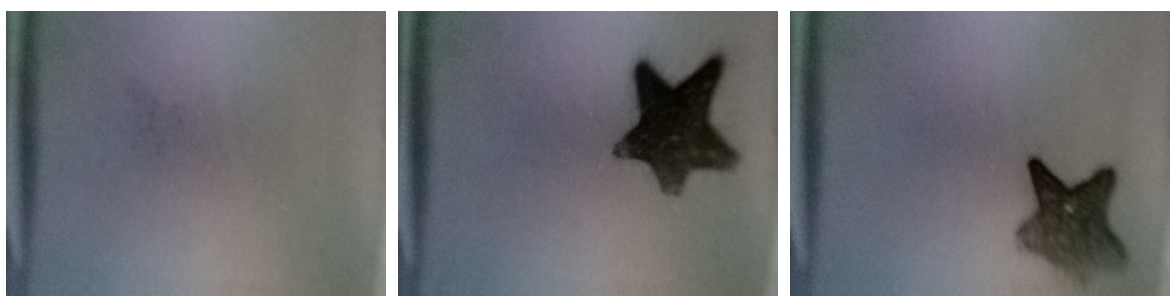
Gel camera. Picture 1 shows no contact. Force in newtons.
{"total": 12.6}
{"total": 6.3}